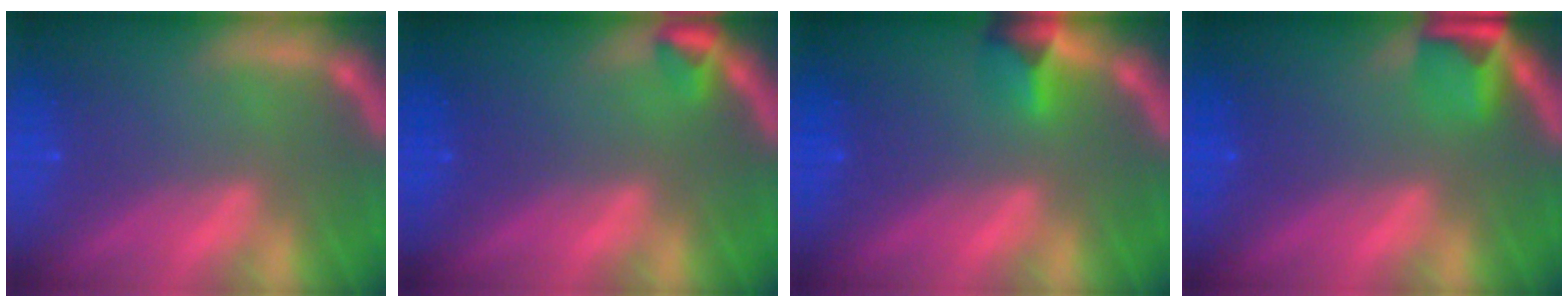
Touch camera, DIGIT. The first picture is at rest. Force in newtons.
{"total": 1.5}
{"total": 2.4}
{"total": 3.4}